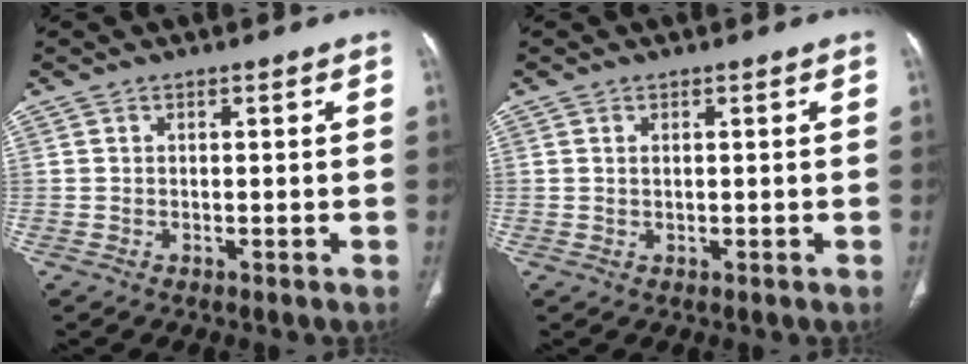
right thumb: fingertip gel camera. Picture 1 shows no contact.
{"total": 0.8, "force": [0.3, 0.3, 0.6], "torque": [-0.016, 0.002, 0.008]}